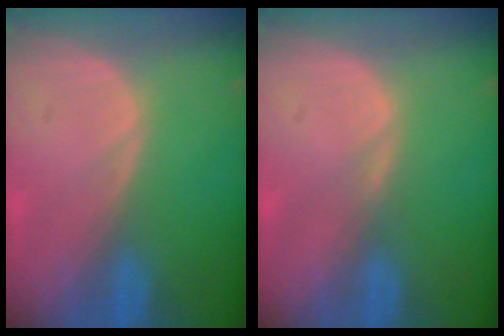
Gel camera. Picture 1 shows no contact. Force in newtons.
{"total": 0.7, "press": 0.7, "slide": 0.2}